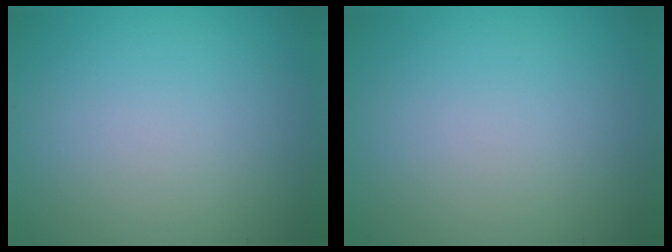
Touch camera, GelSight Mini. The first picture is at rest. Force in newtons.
{"total": 0.0}